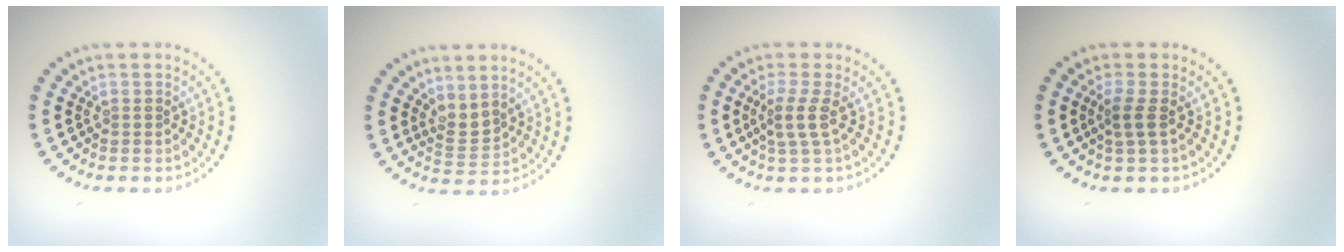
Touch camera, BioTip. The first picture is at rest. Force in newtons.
{"total": 1.9, "press": 1.4, "slide": 1.3}
{"total": 2.1, "press": 1.6, "slide": 1.4}
{"total": 1.6, "press": 1.3, "slide": 0.9}